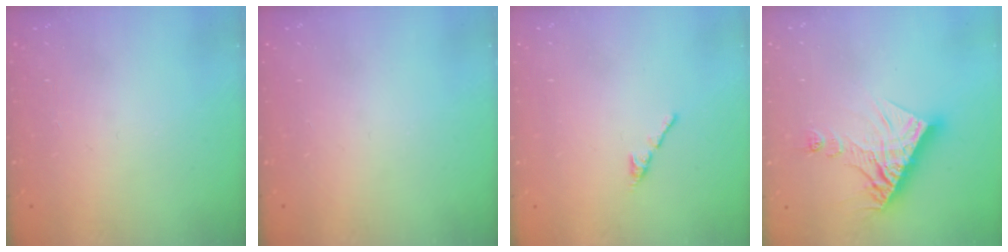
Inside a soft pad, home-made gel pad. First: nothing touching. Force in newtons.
{"total": 0.0}
{"total": 2.7, "press": 2.7, "slide": 0.7}
{"total": 15.0, "press": 14.9, "slide": 1.6}